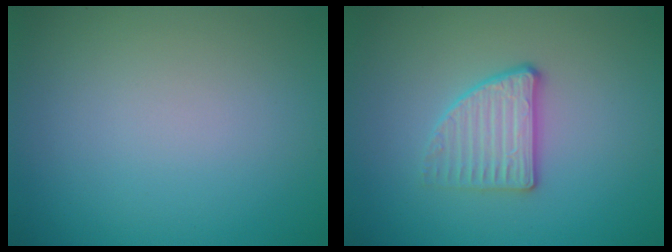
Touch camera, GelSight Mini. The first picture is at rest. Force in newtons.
{"total": 2.8, "press": 2.5, "slide": 1.2}